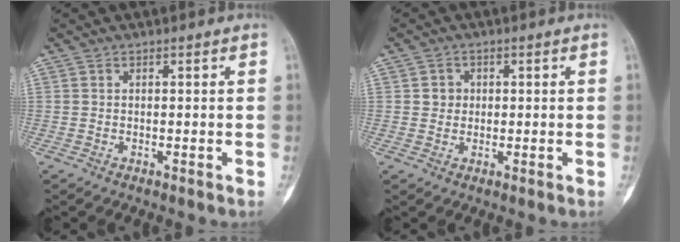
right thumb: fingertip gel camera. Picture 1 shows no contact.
{"total": 2.4, "force": [0.4, 2.3, 0.7], "torque": [0.003, 0.003, 0.003]}